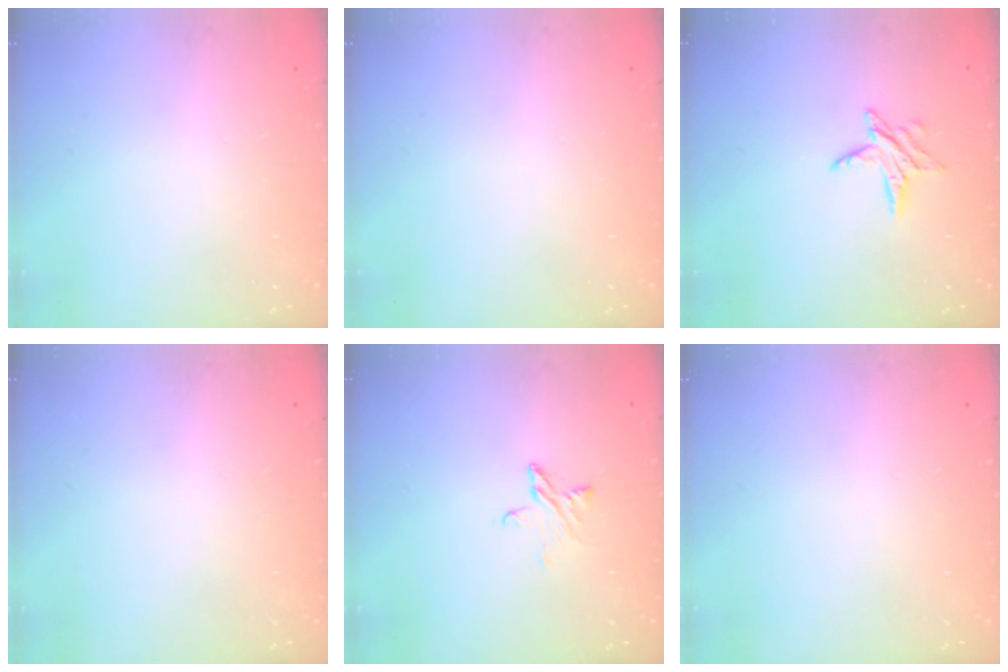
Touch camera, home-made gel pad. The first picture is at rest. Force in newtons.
{"total": 0.0}
{"total": 6.5, "press": 6.5, "slide": 0.5}
{"total": 0.0}
{"total": 4.7, "press": 4.7, "slide": 0.4}
{"total": 0.0}